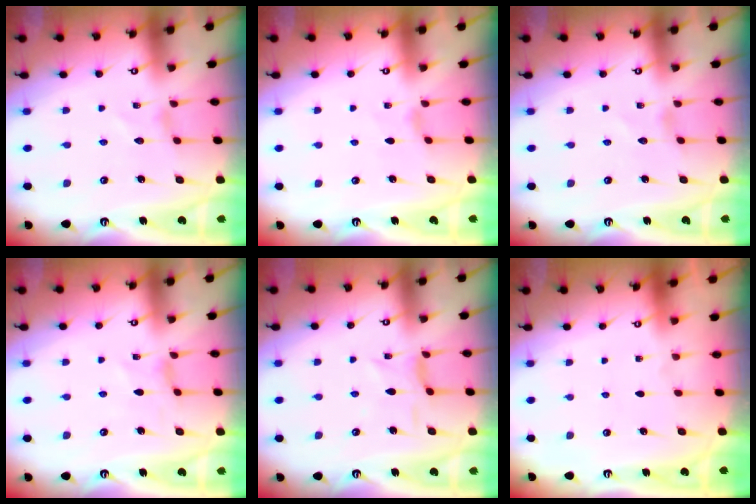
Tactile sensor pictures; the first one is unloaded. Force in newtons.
{"total": 0.0}
{"total": 0.0}
{"total": 1.4, "press": 1.4, "slide": 0.3}
{"total": 2.1, "press": 2.1, "slide": 0.6}
{"total": 0.0}